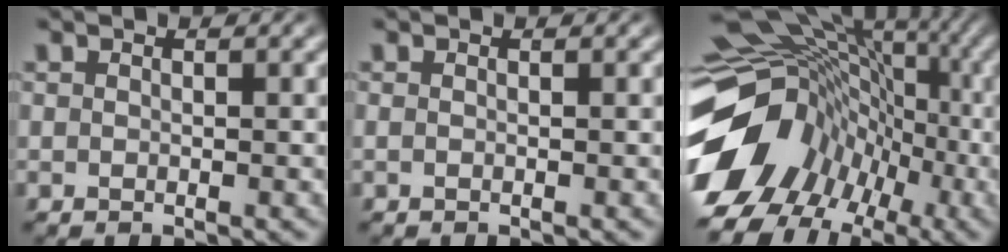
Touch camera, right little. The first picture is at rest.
{"total": 0.0}
{"total": 19.8, "force": [-2.1, 15.5, 12.0], "torque": [-0.207, -0.054, -0.021]}